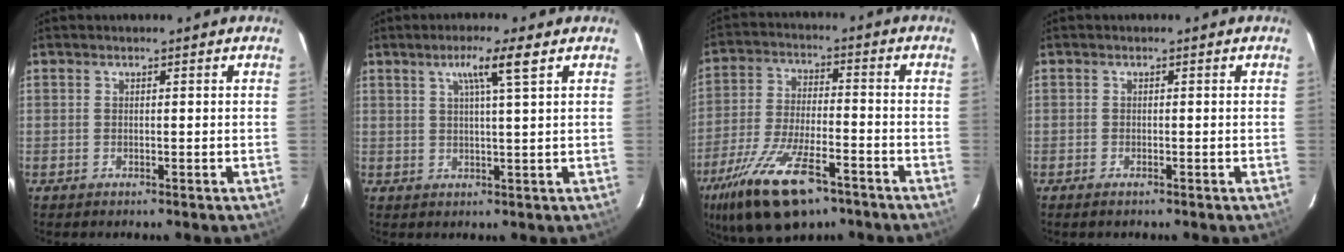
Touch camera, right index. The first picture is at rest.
{"total": 5.1, "force": [2.6, -0.6, 4.4], "torque": [-0.075, 0.005, 0.044]}
{"total": 16.8, "force": [-10.7, 6.3, 11.3], "torque": [-0.240, -0.036, -0.191]}
{"total": 0.9, "force": [-0.7, 0.3, 0.5], "torque": [-0.010, -0.003, -0.015]}